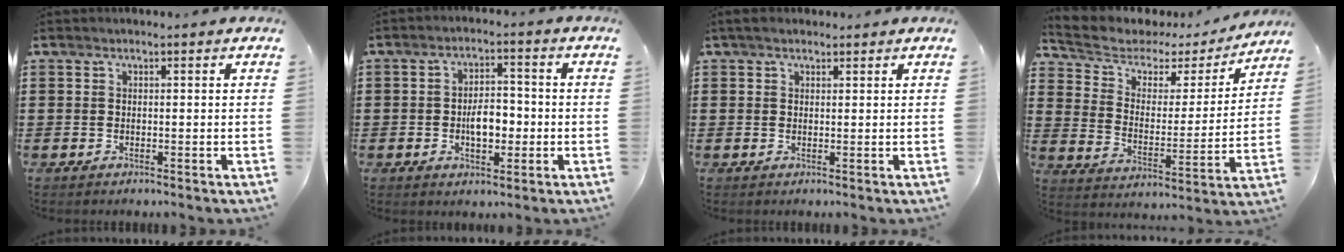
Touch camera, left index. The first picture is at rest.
{"total": 5.0, "force": [-1.0, 2.6, 4.2], "torque": [-0.062, -0.001, -0.024]}
{"total": 1.4, "force": [1.1, 0.6, 0.6], "torque": [-0.015, 0.005, 0.020]}
{"total": 4.2, "force": [2.9, 2.8, 1.1], "torque": [-0.052, -0.020, 0.042]}